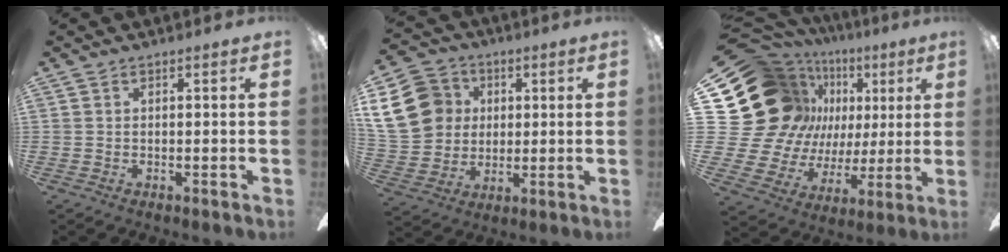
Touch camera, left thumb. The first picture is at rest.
{"total": 16.6, "force": [4.4, 14.2, 7.2], "torque": [-0.147, 0.003, 0.089]}
{"total": 26.5, "force": [7.7, 20.8, 14.4], "torque": [-0.305, -0.066, 0.193]}